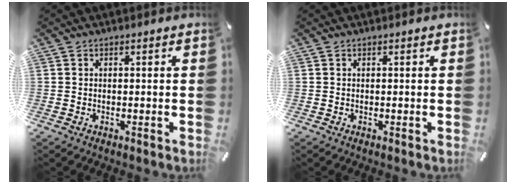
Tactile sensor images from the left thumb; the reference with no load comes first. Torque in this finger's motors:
{"motor_torque": [-0.03, -0.01, 0.00, 0.01, 0.00]}